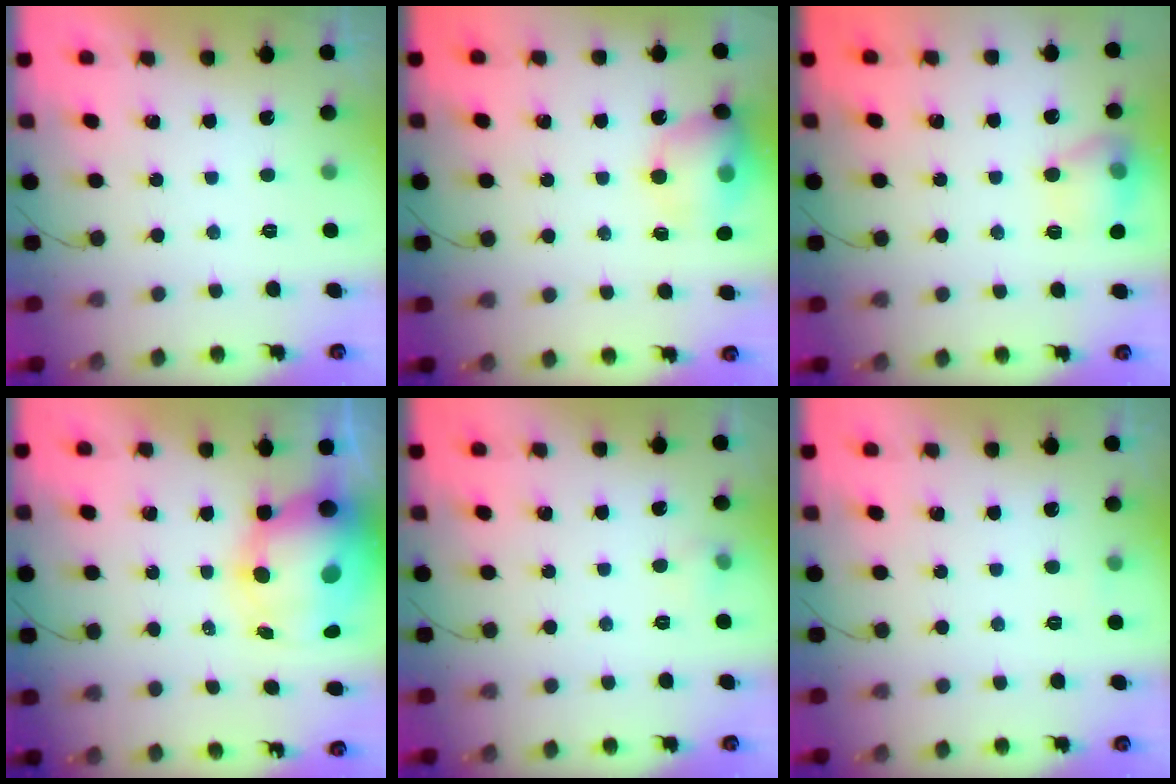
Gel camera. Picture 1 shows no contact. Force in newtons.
{"total": 13.3, "press": 13.1, "slide": 2.2}
{"total": 11.9, "press": 11.9, "slide": 0.8}
{"total": 13.7, "press": 13.3, "slide": 3.3}
{"total": 4.7, "press": 4.4, "slide": 1.6}
{"total": 6.7, "press": 1.8, "slide": 6.5}